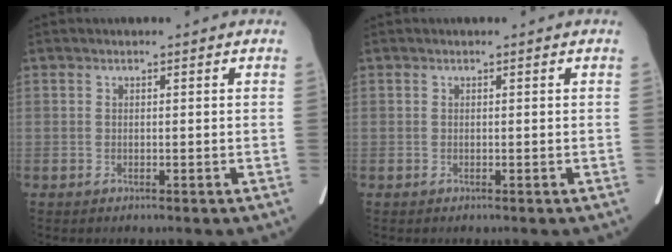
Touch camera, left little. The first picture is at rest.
{"total": 0.0}